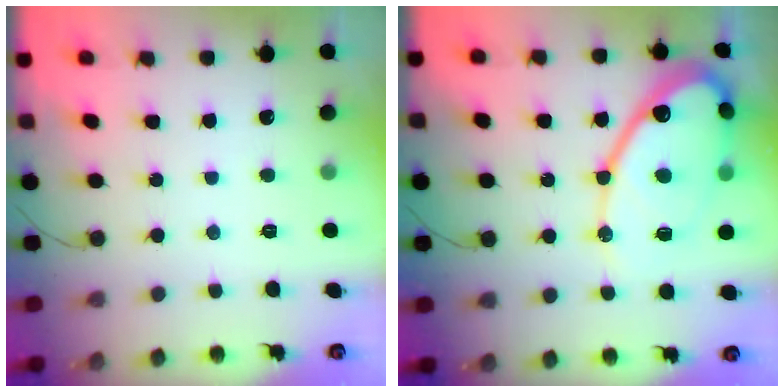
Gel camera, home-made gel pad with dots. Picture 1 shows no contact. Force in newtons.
{"total": 19.0, "press": 18.9, "slide": 1.8}